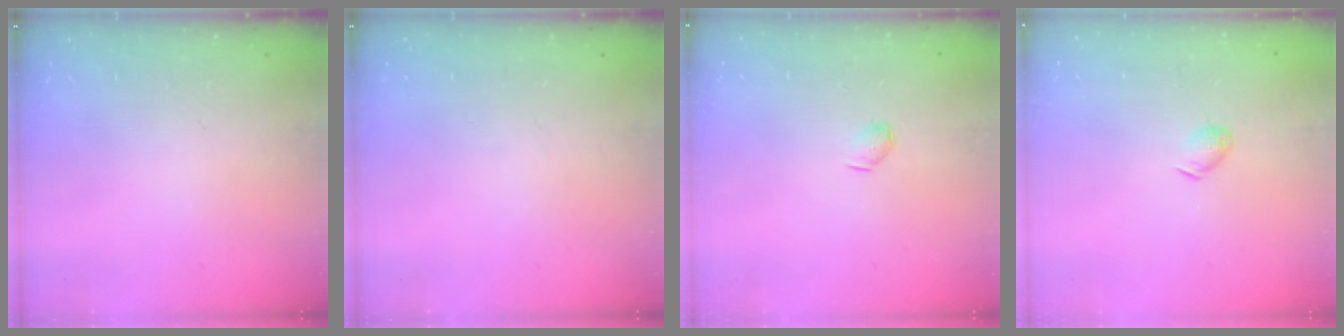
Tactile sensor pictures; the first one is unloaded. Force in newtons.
{"total": 0.0}
{"total": 2.9, "press": 2.9, "slide": 0.5}
{"total": 5.4, "press": 5.4, "slide": 0.7}